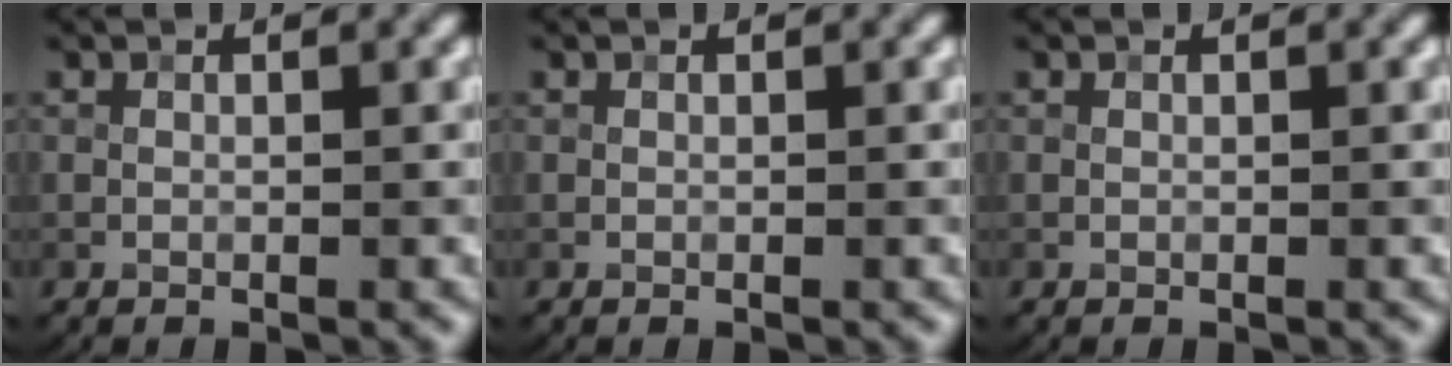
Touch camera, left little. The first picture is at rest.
{"total": 0.0}
{"total": 0.0}